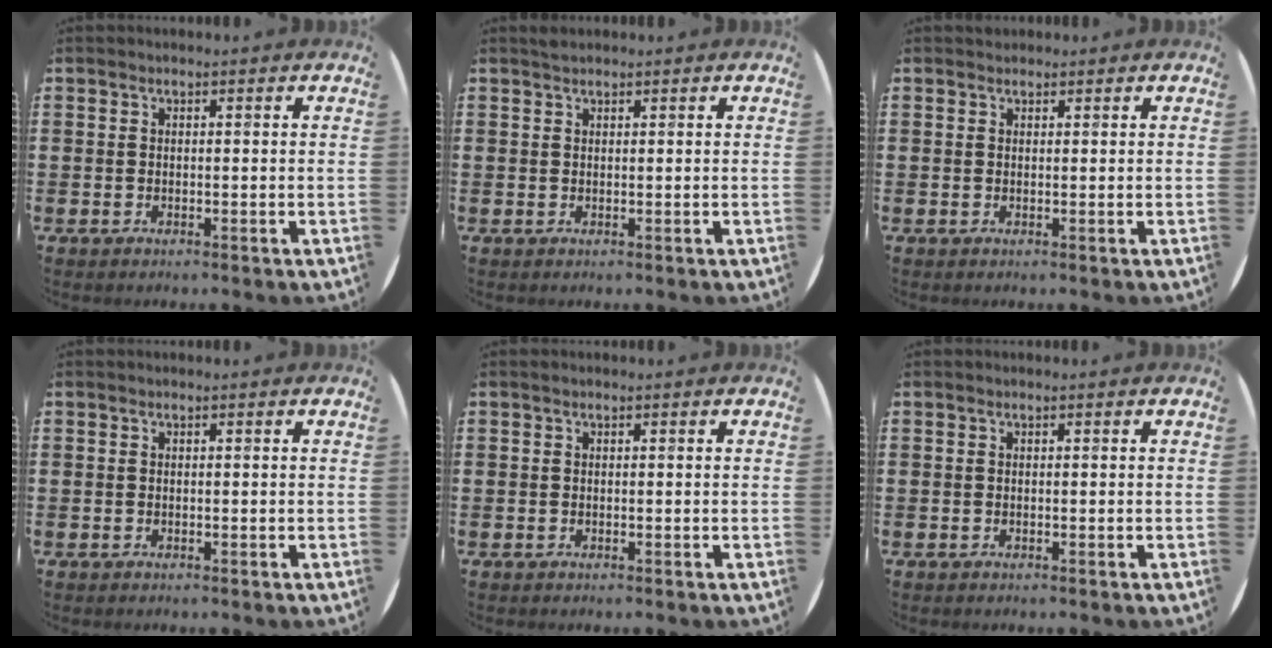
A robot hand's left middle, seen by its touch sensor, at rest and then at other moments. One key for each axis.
{"total": 0.7, "fx": 0.7, "fy": 0.1, "fz": 0.0, "tx": 0.000, "ty": 0.002, "tz": 0.012}
{"total": 0.6, "fx": 0.6, "fy": 0.3, "fz": -0.1, "tx": 0.003, "ty": 0.004, "tz": 0.011}
{"total": 0.0}
{"total": 0.0}
{"total": 0.0}